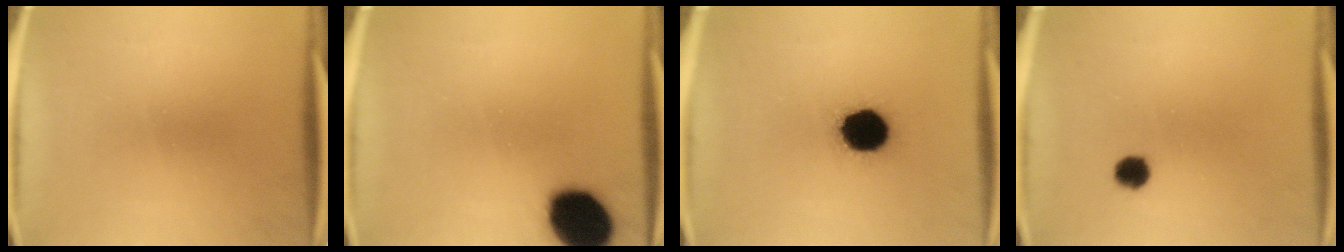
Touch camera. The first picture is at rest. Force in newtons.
{"total": 16.3}
{"total": 13.8}
{"total": 3.1}